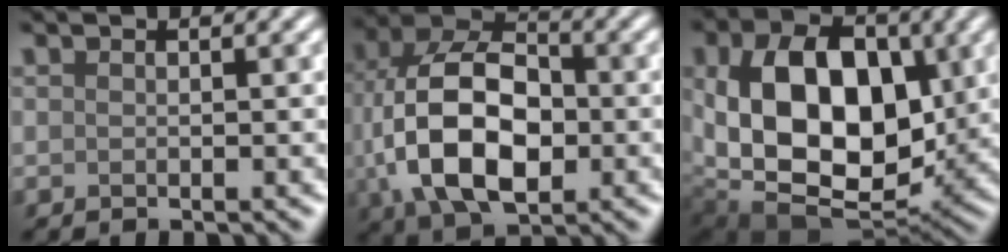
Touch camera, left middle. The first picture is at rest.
{"total": 11.9, "force": [-1.6, 7.4, 9.1], "torque": [-0.188, -0.001, -0.038]}
{"total": 14.1, "force": [1.0, 9.2, 10.7], "torque": [-0.188, -0.007, 0.021]}